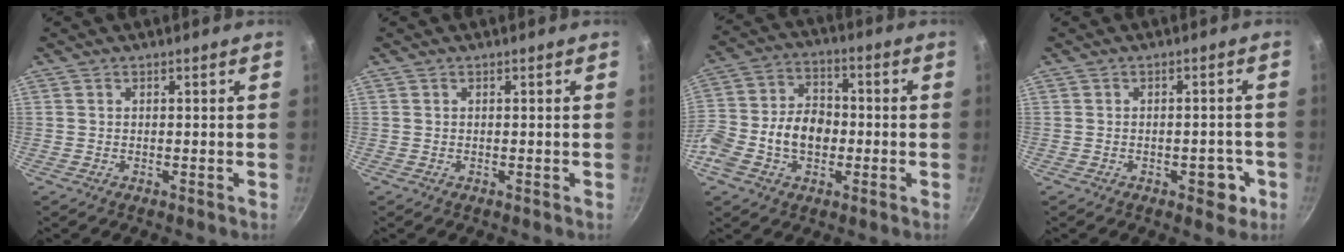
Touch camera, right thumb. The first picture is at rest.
{"total": 0.0}
{"total": 13.9, "force": [-2.6, 9.6, 9.6], "torque": [-0.157, 0.033, -0.061]}
{"total": 4.7, "force": [-1.9, 2.7, 3.4], "torque": [-0.019, 0.014, -0.020]}